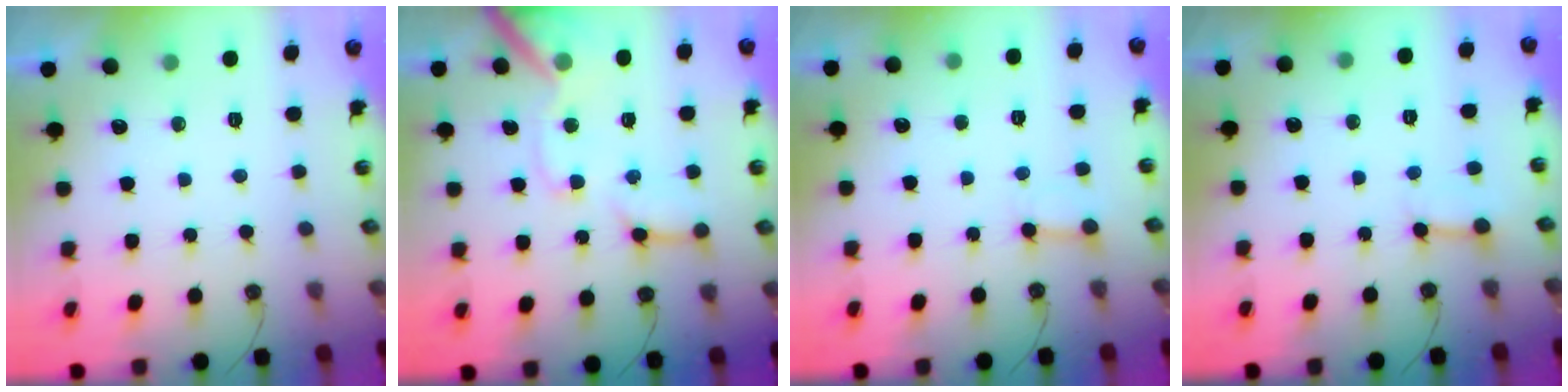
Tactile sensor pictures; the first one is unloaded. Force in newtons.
{"total": 13.7, "press": 13.6, "slide": 2.0}
{"total": 2.5, "press": 2.5, "slide": 0.4}
{"total": 2.8, "press": 2.8, "slide": 0.2}